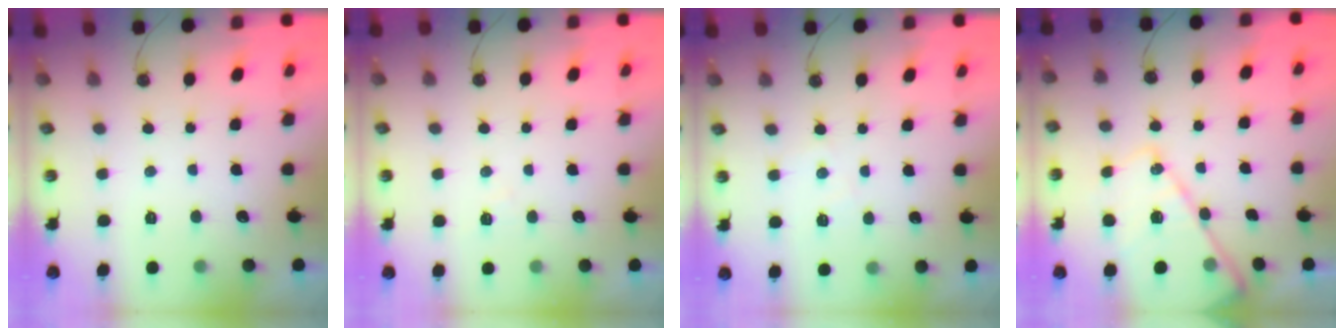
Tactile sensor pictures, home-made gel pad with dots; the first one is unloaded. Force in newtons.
{"total": 3.6, "press": 3.5, "slide": 0.6}
{"total": 4.5, "press": 4.4, "slide": 0.7}
{"total": 15.8, "press": 15.8, "slide": 1.2}